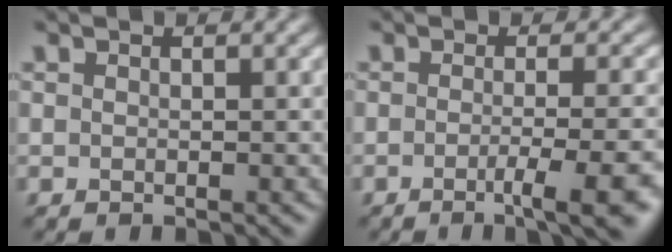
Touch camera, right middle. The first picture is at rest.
{"total": 6.1, "force": [-2.2, 1.4, 5.5], "torque": [-0.067, -0.005, -0.032]}